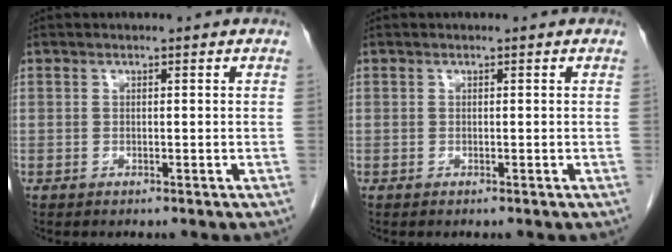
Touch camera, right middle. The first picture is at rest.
{"total": 0.0}